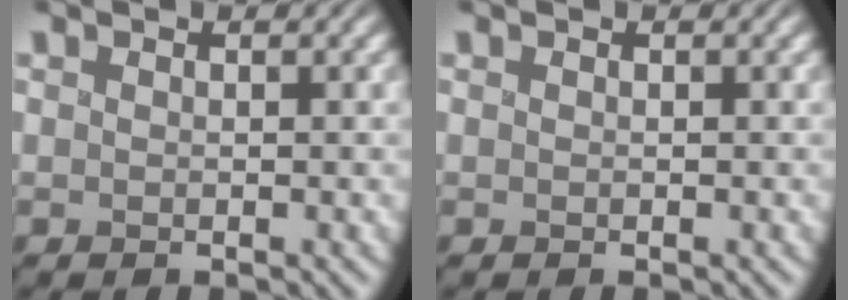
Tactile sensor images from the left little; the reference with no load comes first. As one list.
[{"total": 0.0}]